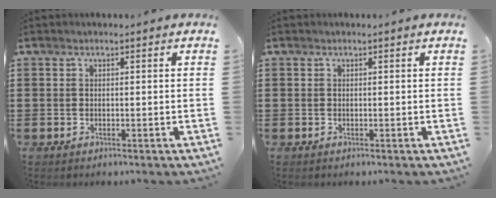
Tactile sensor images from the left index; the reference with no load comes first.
{"total": 0.0}